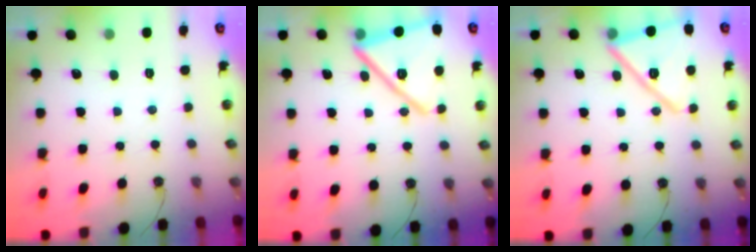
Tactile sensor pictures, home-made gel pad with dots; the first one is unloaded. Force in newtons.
{"total": 20.3, "press": 20.2, "slide": 1.9}
{"total": 16.1, "press": 15.8, "slide": 3.2}